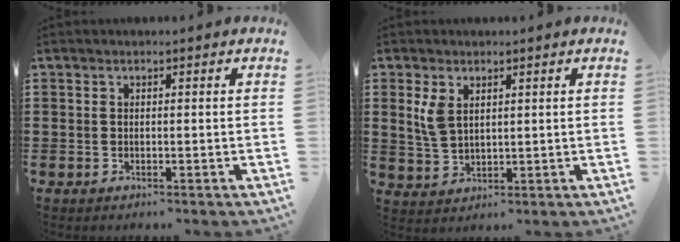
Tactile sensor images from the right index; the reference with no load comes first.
{"total": 3.9, "force": [1.7, 2.3, 2.6], "torque": [-0.057, 0.008, 0.031]}